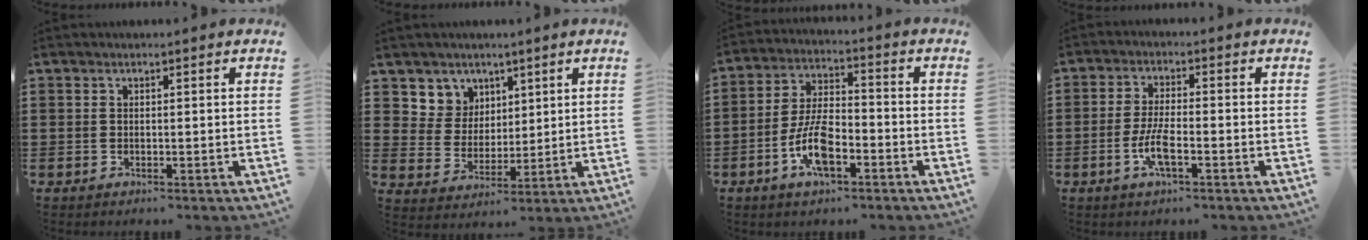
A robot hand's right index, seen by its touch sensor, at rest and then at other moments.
{"total": 6.1, "force": [3.5, 5.0, -0.2], "torque": [-0.034, -0.005, 0.067]}
{"total": 8.6, "force": [-3.5, 3.4, 7.1], "torque": [-0.156, -0.006, -0.065]}
{"total": 4.6, "force": [-1.8, 0.8, 4.2], "torque": [-0.091, -0.008, -0.036]}